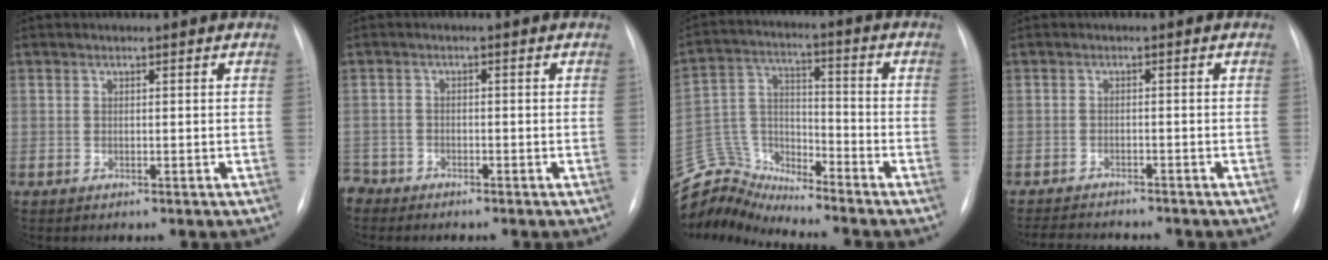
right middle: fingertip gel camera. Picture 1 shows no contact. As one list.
[{"total": 3.0, "force": [-2.6, 1.4, -0.4], "torque": [0.010, 0.001, -0.052]}, {"total": 9.9, "force": [-9.9, -0.2, -1.2], "torque": [0.015, 0.052, -0.191]}, {"total": 7.1, "force": [-6.7, 1.0, 2.1], "torque": [-0.029, -0.010, -0.099]}]